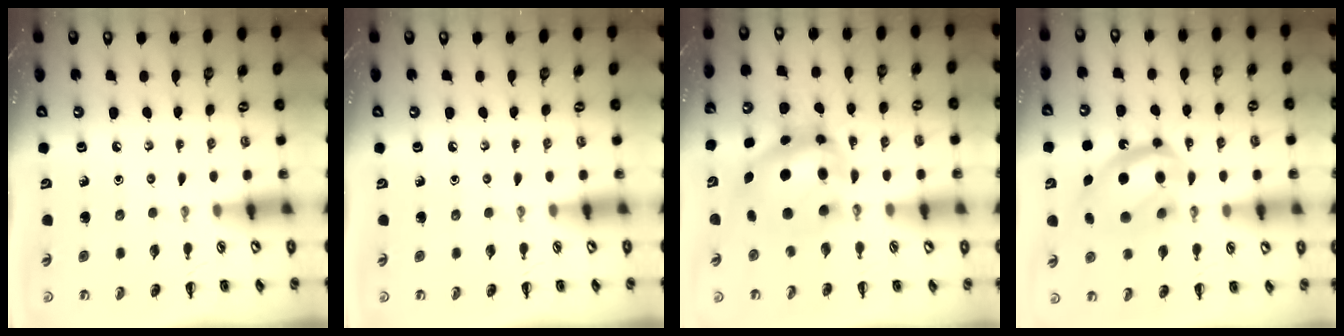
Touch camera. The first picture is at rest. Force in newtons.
{"total": 0.0}
{"total": 7.9, "press": 7.7, "slide": 1.7}
{"total": 15.1, "press": 14.5, "slide": 4.1}